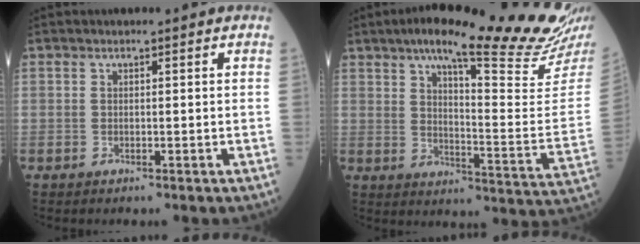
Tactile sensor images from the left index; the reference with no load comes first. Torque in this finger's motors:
{"motor_torque": [0.81, -1.33, 0.46, 0.11]}